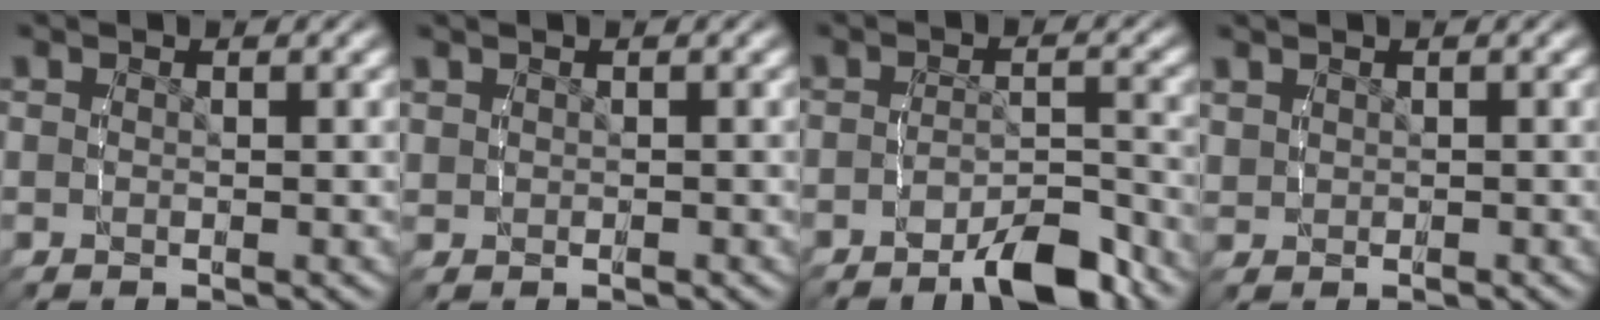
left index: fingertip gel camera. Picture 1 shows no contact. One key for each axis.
{"total": 0.8, "fx": 0.6, "fy": -0.5, "fz": -0.2, "tx": 0.002, "ty": 0.007, "tz": 0.011}
{"total": 3.9, "fx": -3.2, "fy": 1.2, "fz": 1.9, "tx": -0.031, "ty": -0.002, "tz": -0.060}
{"total": 1.2, "fx": 1.1, "fy": 0.2, "fz": 0.2, "tx": -0.006, "ty": 0.007, "tz": 0.021}